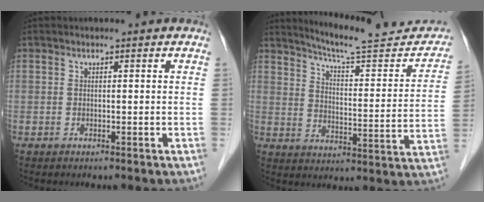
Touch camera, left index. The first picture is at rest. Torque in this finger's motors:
{"motor_torque": [-0.31, -1.02, 0.09, 0.02]}